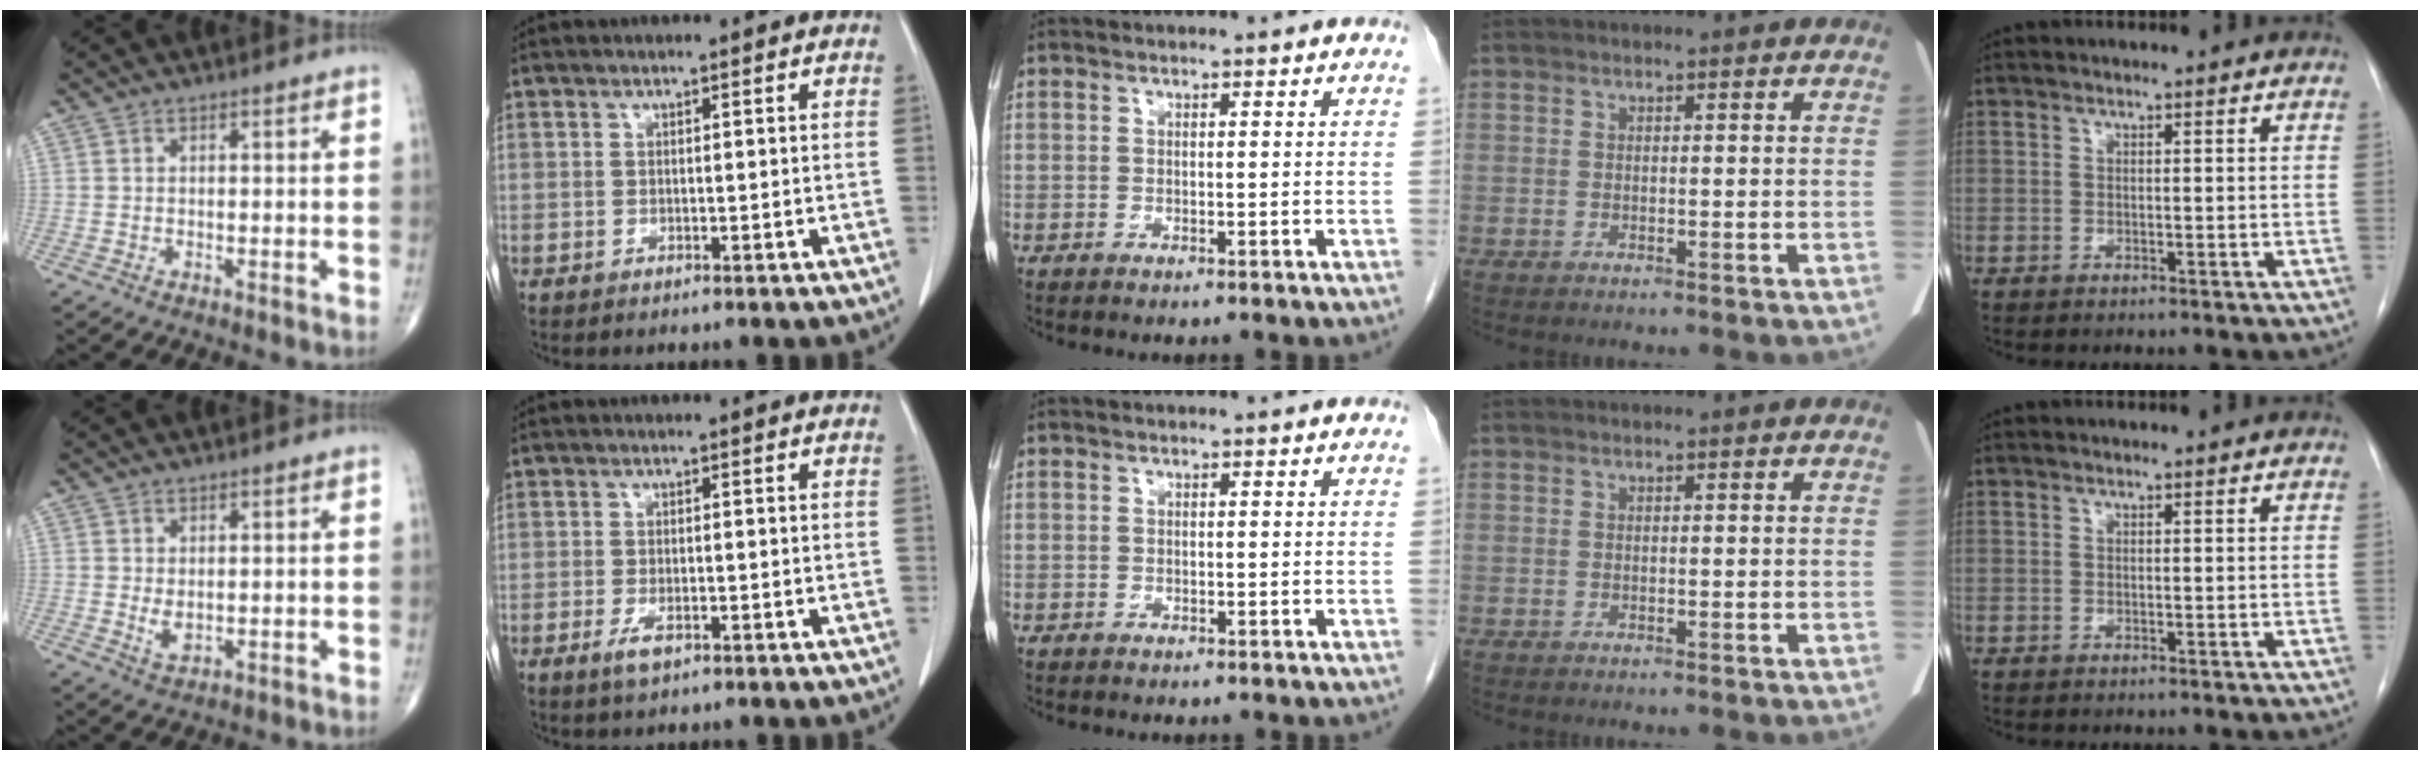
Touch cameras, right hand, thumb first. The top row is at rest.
{"thumb": {"total": 2.4, "force": [0.2, 1.4, 2.0], "torque": [-0.033, -0.008, 0.011]}, "index": {"total": 2.6, "force": [-1.4, 0.9, 2.0], "torque": [-0.040, -0.001, -0.024]}}